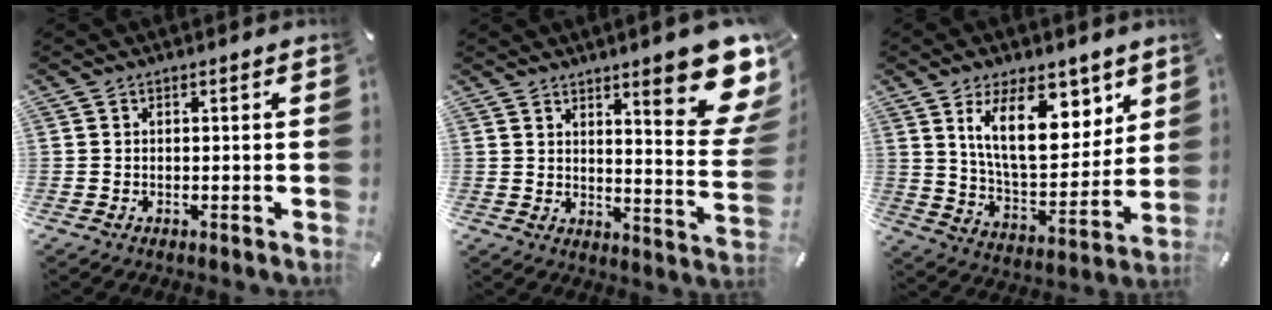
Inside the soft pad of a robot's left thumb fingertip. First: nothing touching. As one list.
[{"total": 16.5, "force": [10.0, 4.3, 12.3], "torque": [-0.163, -0.075, 0.160]}, {"total": 18.1, "force": [9.3, 9.3, 12.4], "torque": [-0.206, -0.032, 0.160]}]